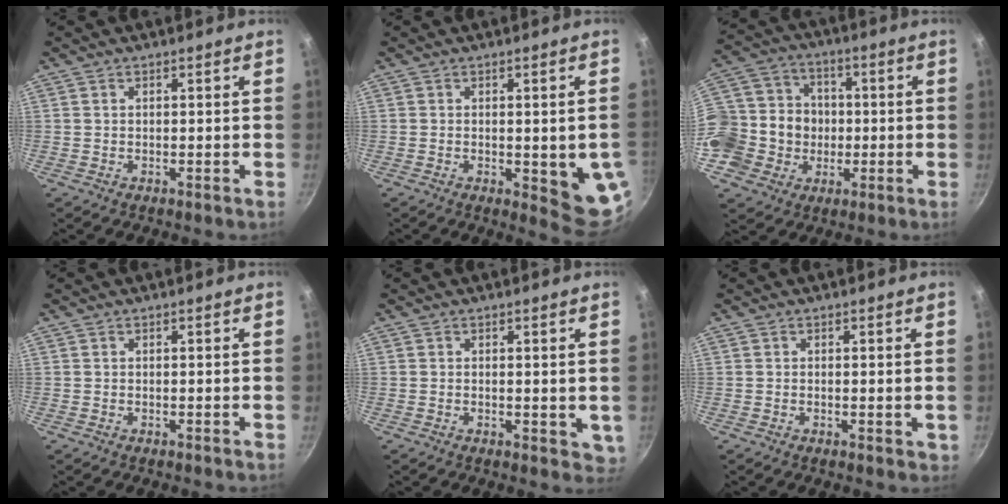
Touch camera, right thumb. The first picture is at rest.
{"total": 9.2, "force": [-1.2, 3.1, 8.6], "torque": [-0.082, -0.012, -0.011]}
{"total": 17.1, "force": [-1.6, 15.3, 7.4], "torque": [-0.128, 0.027, -0.027]}
{"total": 0.0}
{"total": 3.3, "force": [0.4, 1.8, 2.7], "torque": [-0.028, -0.007, 0.006]}
{"total": 1.2, "force": [0.0, 0.5, 1.1], "torque": [-0.013, -0.001, -0.001]}